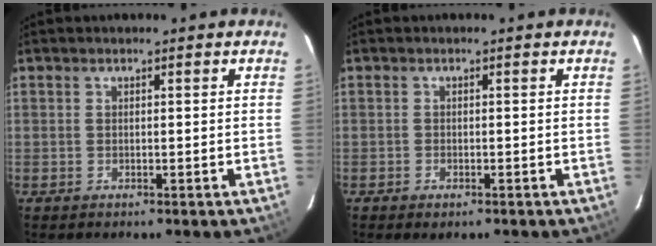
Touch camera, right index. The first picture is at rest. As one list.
[{"total": 1.6, "force": [-1.1, 0.8, 0.8], "torque": [-0.019, -0.004, -0.019]}]